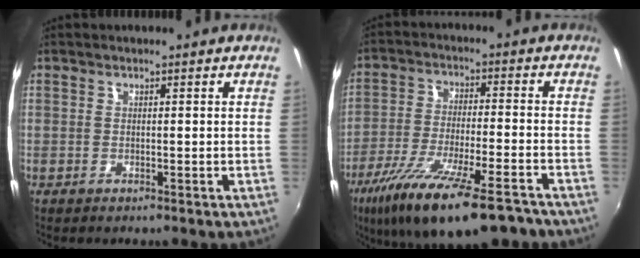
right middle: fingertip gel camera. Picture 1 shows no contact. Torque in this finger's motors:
{"motor_torque": [1.23, -0.90, 0.43, 0.21]}